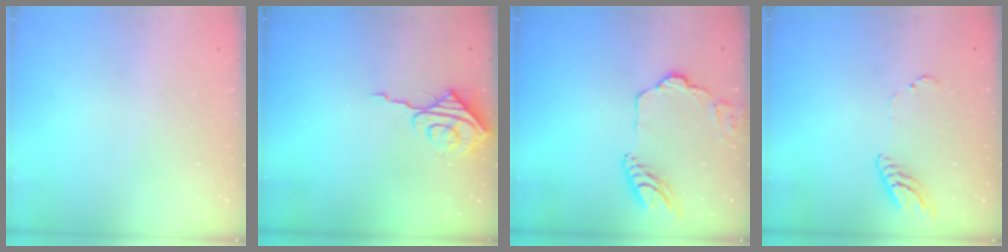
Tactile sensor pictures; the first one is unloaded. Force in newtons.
{"total": 8.5, "press": 8.5, "slide": 0.5}
{"total": 13.1, "press": 13.0, "slide": 1.4}
{"total": 8.8, "press": 8.8, "slide": 0.9}